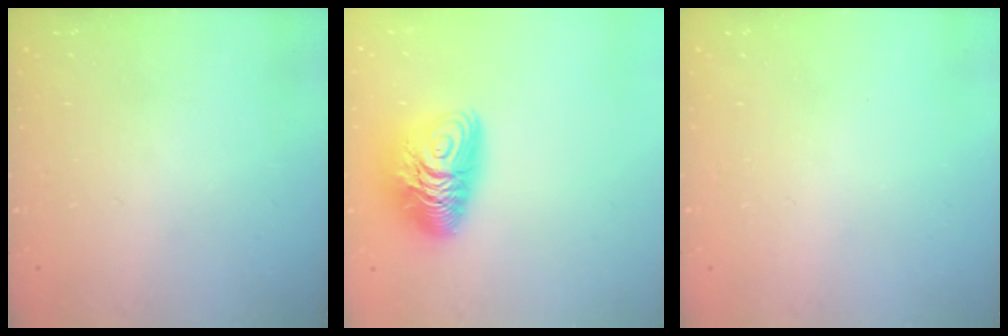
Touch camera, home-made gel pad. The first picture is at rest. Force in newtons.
{"total": 11.8, "press": 11.8, "slide": 1.1}
{"total": 0.0}